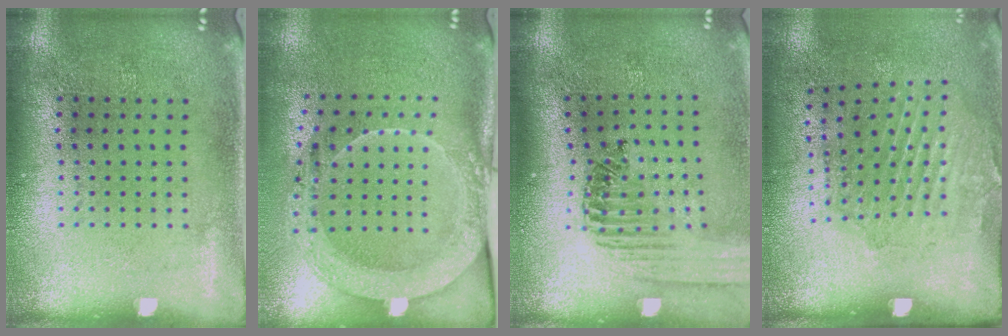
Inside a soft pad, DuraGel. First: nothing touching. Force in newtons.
{"total": 2.0, "press": 2.0, "slide": 0.2}
{"total": 1.4, "press": 1.4, "slide": 0.1}
{"total": 1.9, "press": 1.2, "slide": 1.5}